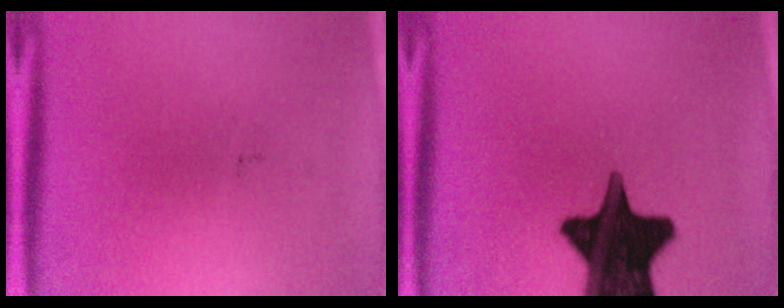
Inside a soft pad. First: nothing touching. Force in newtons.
{"total": 19.4}